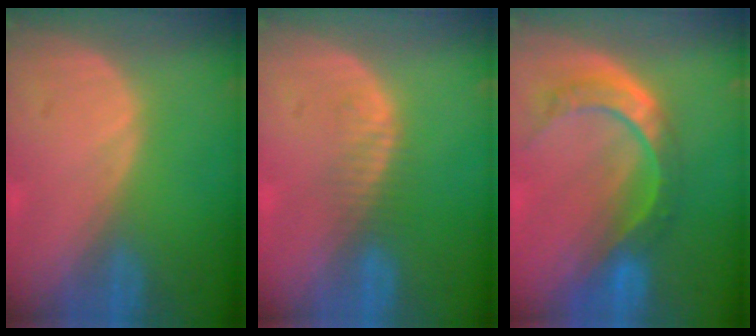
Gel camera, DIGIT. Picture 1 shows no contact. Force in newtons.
{"total": 2.3, "press": 2.3, "slide": 0.3}
{"total": 8.8, "press": 7.3, "slide": 5.0}